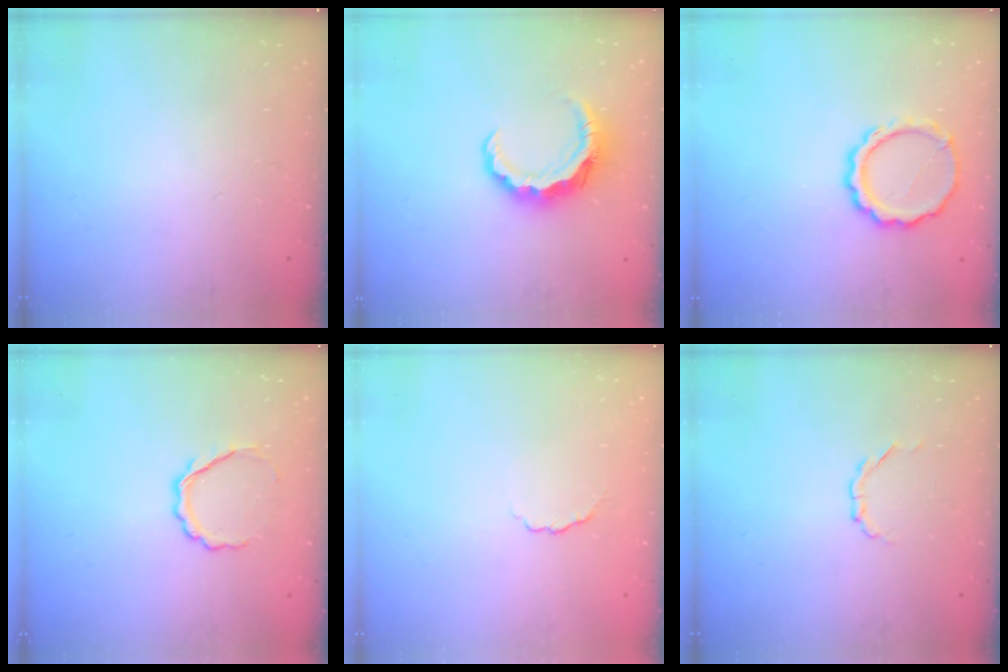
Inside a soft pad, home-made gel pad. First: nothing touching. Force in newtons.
{"total": 8.4, "press": 8.3, "slide": 1.2}
{"total": 9.7, "press": 9.6, "slide": 1.8}
{"total": 4.8, "press": 4.7, "slide": 1.0}
{"total": 2.6, "press": 2.5, "slide": 0.8}
{"total": 2.1, "press": 2.1, "slide": 0.6}